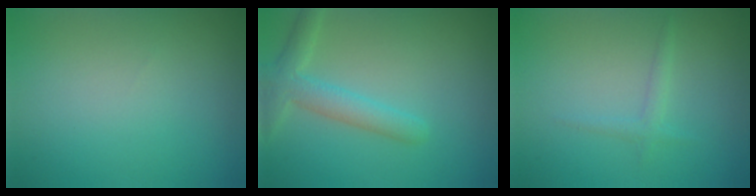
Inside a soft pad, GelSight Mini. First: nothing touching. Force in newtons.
{"total": 3.2, "press": 3.2, "slide": 0.2}
{"total": 1.1, "press": 1.1, "slide": 0.1}